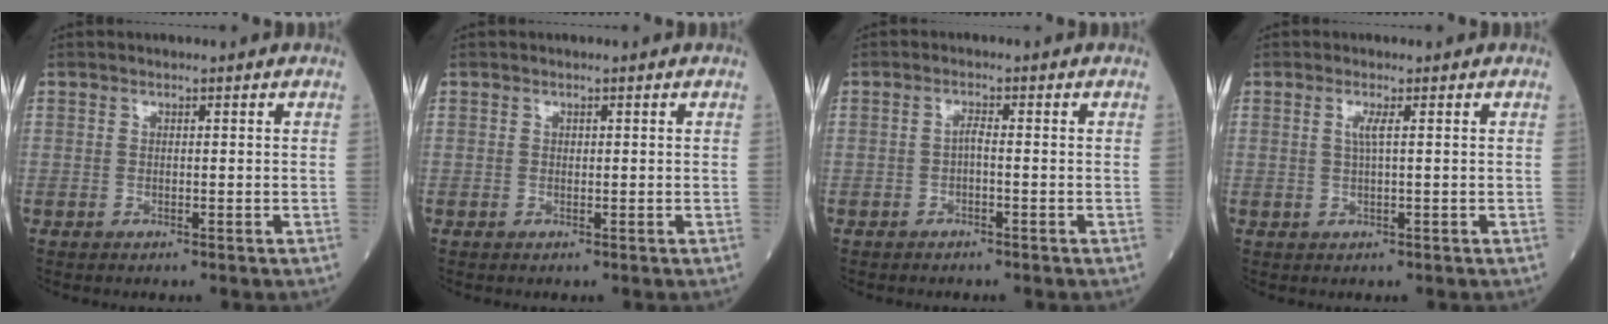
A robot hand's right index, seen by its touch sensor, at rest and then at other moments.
{"total": 0.0}
{"total": 1.3, "force": [-0.4, 0.2, 1.2], "torque": [-0.020, 0.003, -0.011]}
{"total": 1.6, "force": [0.4, -0.2, 1.5], "torque": [-0.036, 0.001, 0.006]}